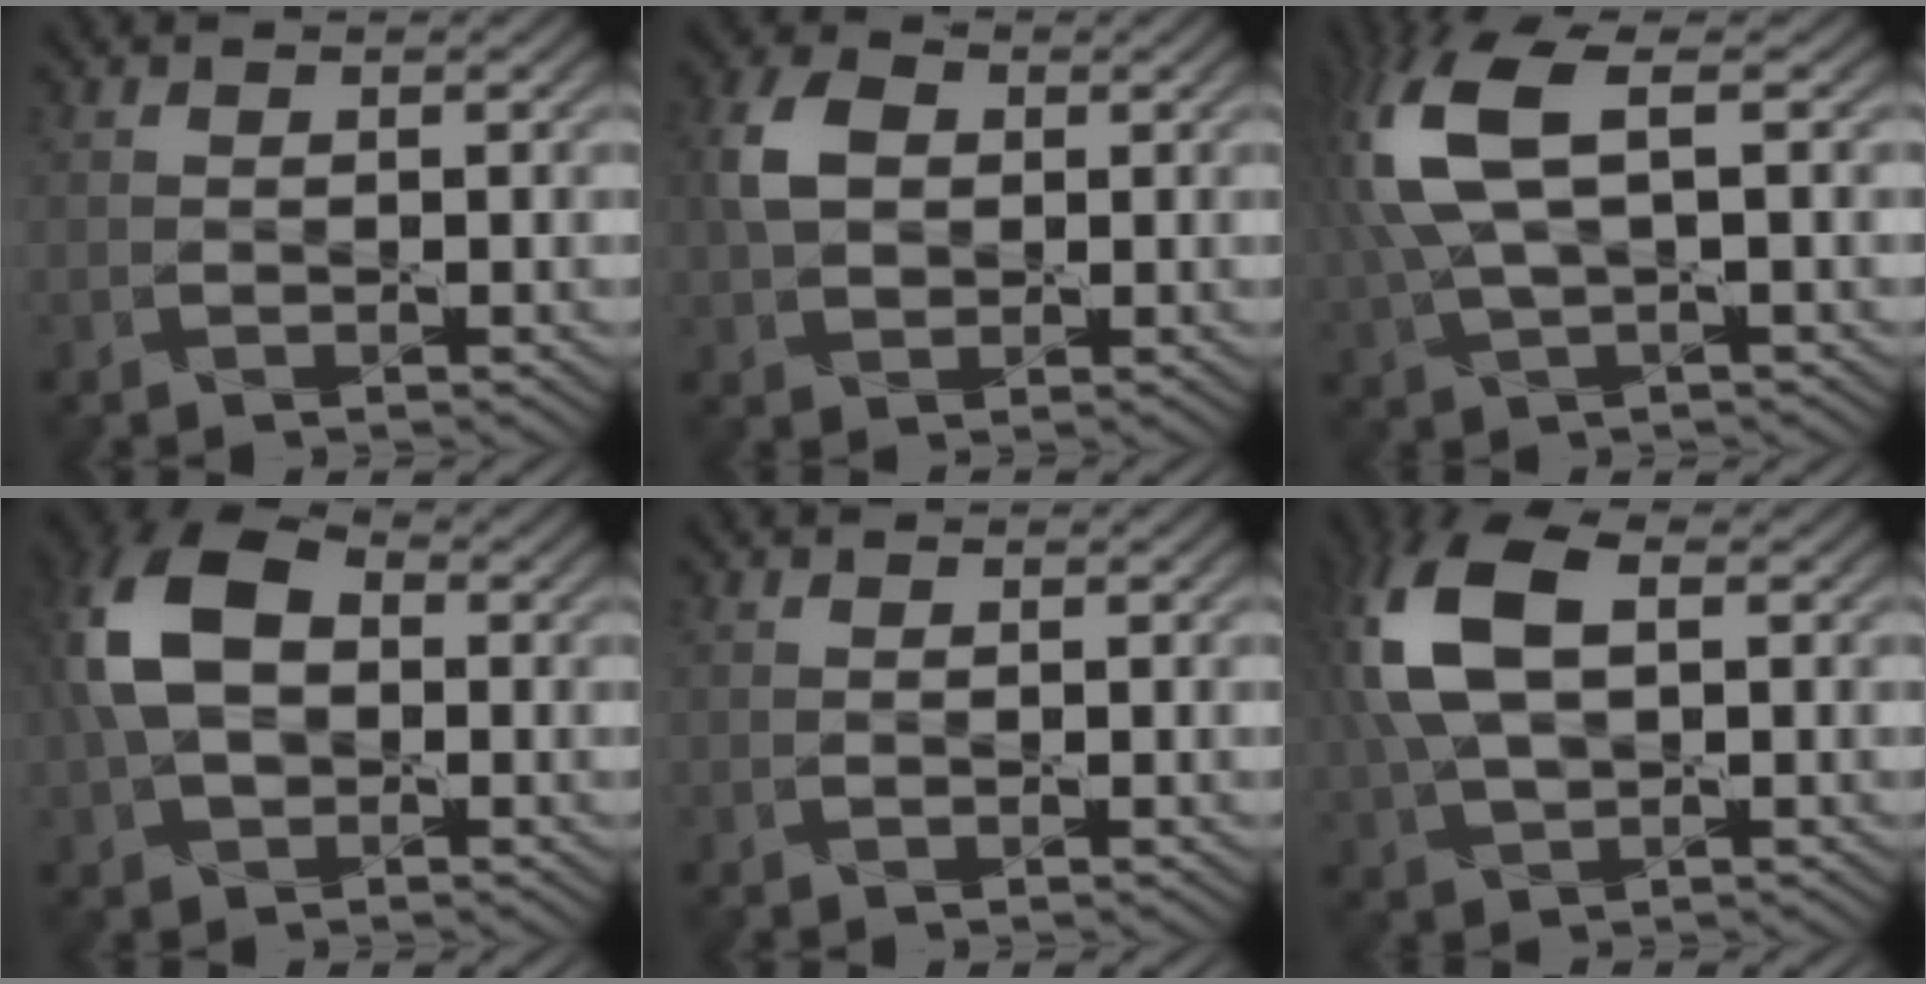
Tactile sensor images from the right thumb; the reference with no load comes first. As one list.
[{"total": 5.1, "force": [0.9, 3.7, 3.4], "torque": [-0.084, 0.007, 0.010]}, {"total": 10.6, "force": [2.9, 4.2, 9.2], "torque": [-0.241, 0.015, 0.058]}, {"total": 12.1, "force": [0.9, 8.1, 9.0], "torque": [-0.212, 0.016, 0.006]}, {"total": 0.0}, {"total": 11.6, "force": [2.6, 6.4, 9.3], "torque": [-0.245, 0.013, 0.050]}]